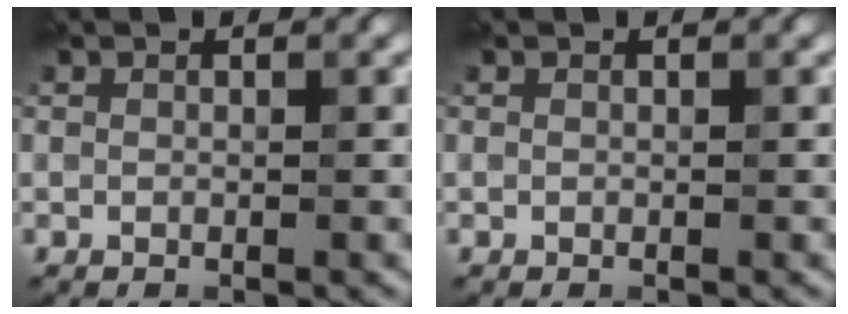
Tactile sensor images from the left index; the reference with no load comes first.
{"total": 0.0}